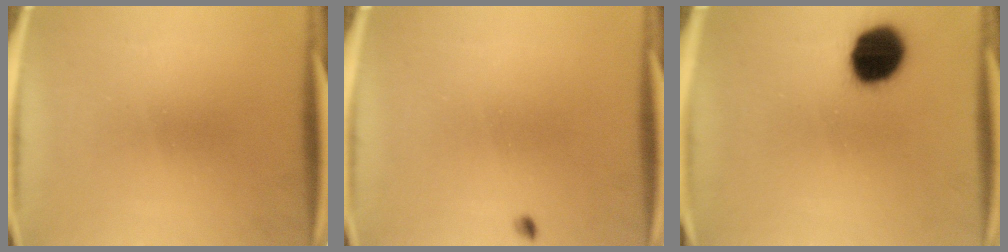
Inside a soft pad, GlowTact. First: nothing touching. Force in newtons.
{"total": 0.6}
{"total": 13.8}